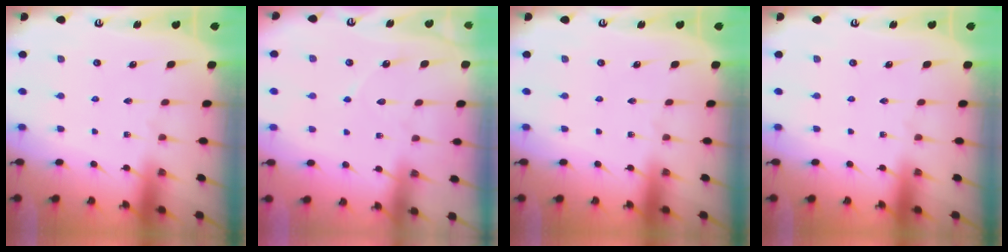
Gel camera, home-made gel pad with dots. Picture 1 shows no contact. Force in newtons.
{"total": 5.3, "press": 5.3, "slide": 0.5}
{"total": 0.0}
{"total": 0.0}